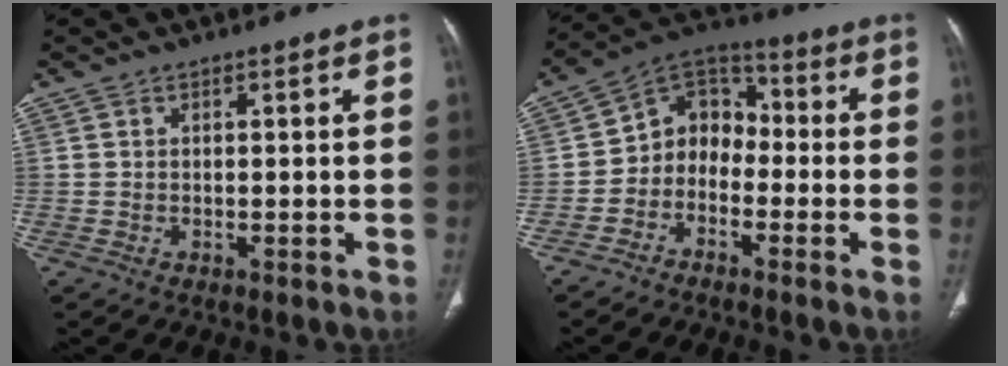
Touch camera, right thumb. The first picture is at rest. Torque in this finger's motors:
{"motor_torque": [-0.06, 0.25, 0.20, 0.10, 0.12]}